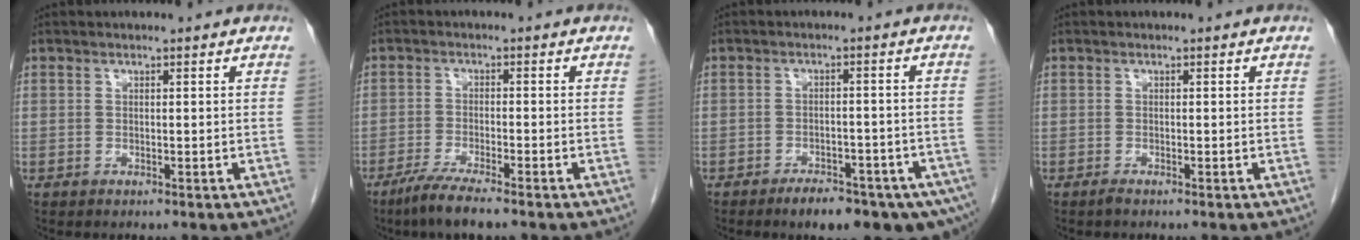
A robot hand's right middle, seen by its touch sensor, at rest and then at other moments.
{"total": 5.5, "force": [-4.1, 0.2, 3.7], "torque": [-0.074, -0.015, -0.073]}
{"total": 10.9, "force": [-7.7, 3.9, 6.7], "torque": [-0.067, 0.005, -0.106]}
{"total": 0.5, "force": [-0.5, 0.0, 0.2], "torque": [-0.008, -0.001, -0.009]}